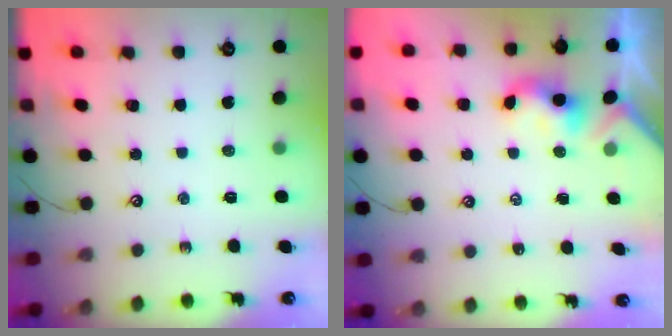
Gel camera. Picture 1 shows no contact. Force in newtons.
{"total": 2.4, "press": 2.4, "slide": 0.2}